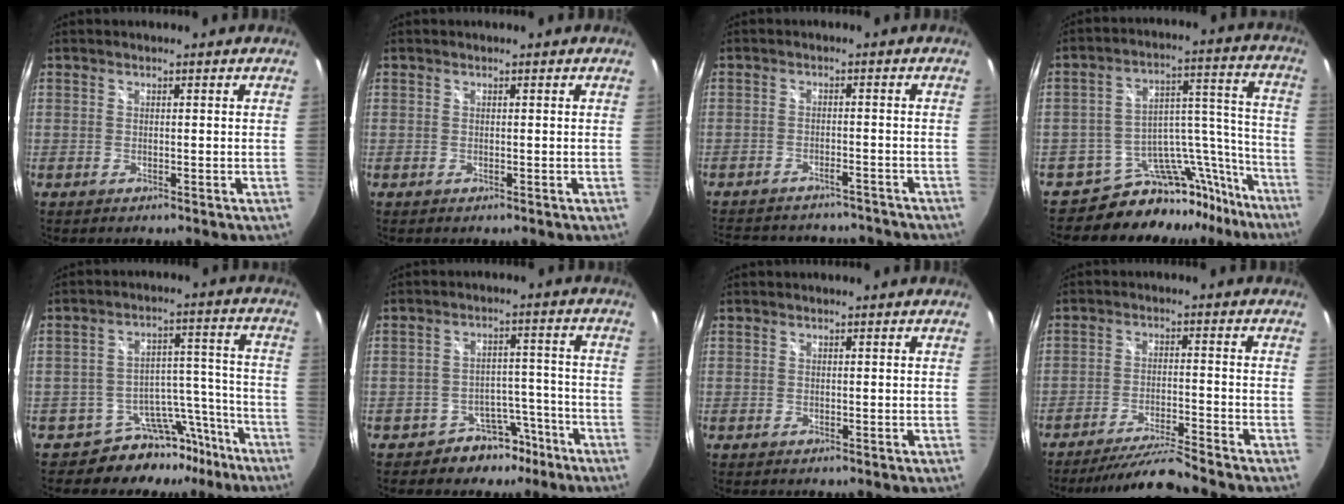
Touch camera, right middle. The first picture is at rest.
{"total": 0.0}
{"total": 15.6, "force": [-13.5, 5.4, 5.6], "torque": [-0.127, 0.001, -0.179]}
{"total": 15.2, "force": [-13.9, 5.8, 1.7], "torque": [-0.004, 0.080, -0.208]}
{"total": 10.6, "force": [-8.9, 5.4, 1.5], "torque": [-0.008, 0.058, -0.125]}
{"total": 7.4, "force": [-5.5, 4.9, 1.2], "torque": [-0.015, 0.034, -0.072]}
{"total": 0.0}
{"total": 8.7, "force": [-8.2, -1.2, 2.8], "torque": [-0.072, 0.001, -0.143]}